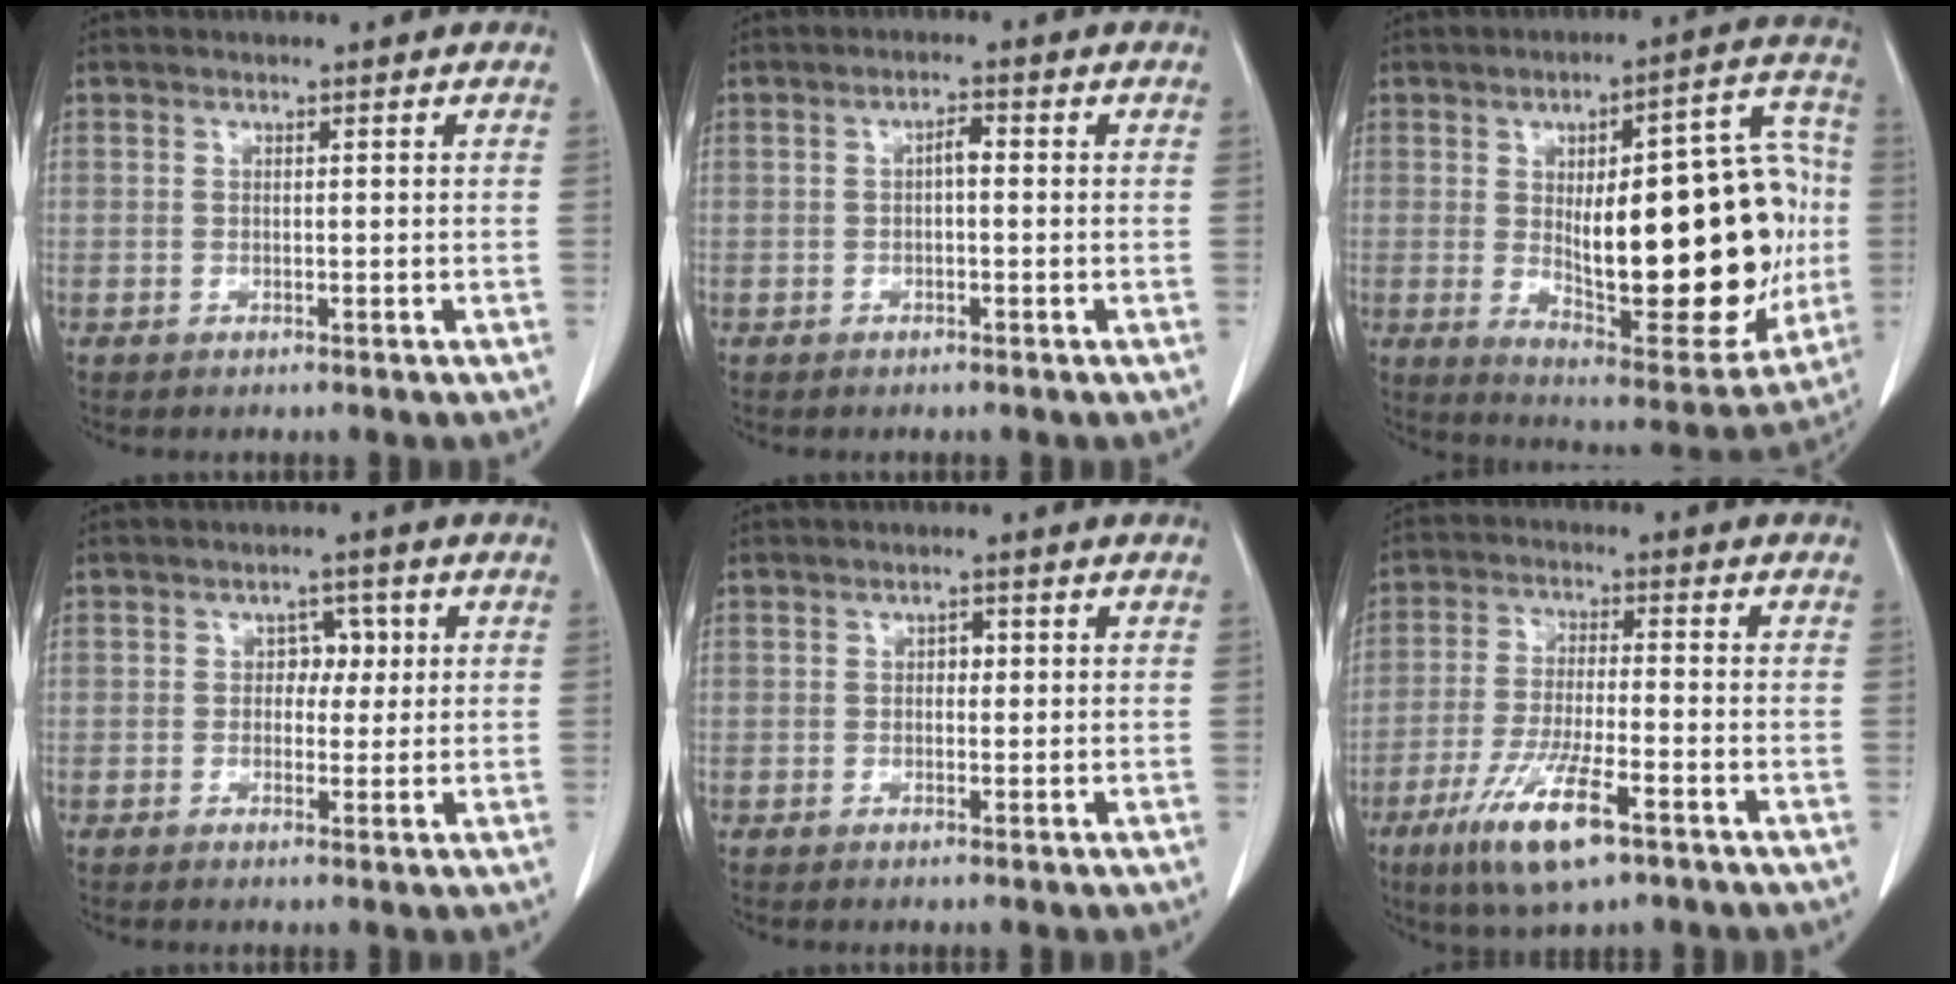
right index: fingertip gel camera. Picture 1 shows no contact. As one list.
[{"total": 1.8, "force": [0.1, 0.6, 1.7], "torque": [-0.027, 0.006, 0.002]}, {"total": 27.1, "force": [-0.8, 9.0, 25.6], "torque": [-0.324, 0.017, 0.009]}, {"total": 3.2, "force": [0.6, 2.4, 2.0], "torque": [-0.020, 0.010, 0.008]}, {"total": 1.4, "force": [0.3, 1.0, 0.9], "torque": [-0.009, 0.003, 0.003]}, {"total": 10.9, "force": [-6.0, 1.9, 8.9], "torque": [-0.176, -0.023, -0.103]}]